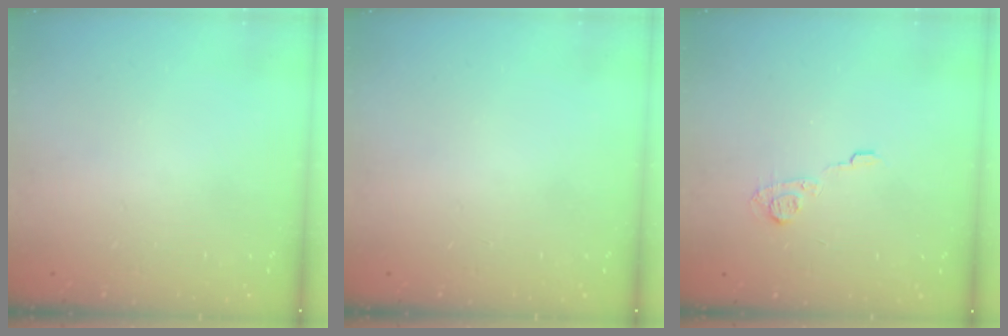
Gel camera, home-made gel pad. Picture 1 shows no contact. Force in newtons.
{"total": 0.0}
{"total": 6.9, "press": 6.8, "slide": 0.8}